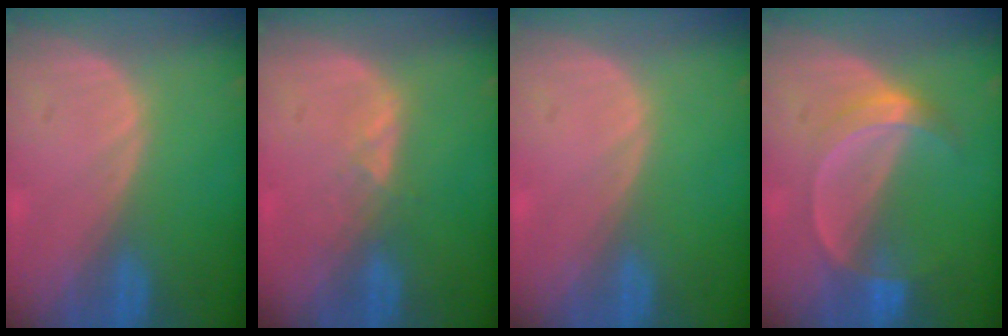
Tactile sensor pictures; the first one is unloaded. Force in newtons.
{"total": 1.6, "press": 1.6, "slide": 0.3}
{"total": 0.0}
{"total": 5.3, "press": 4.8, "slide": 2.3}